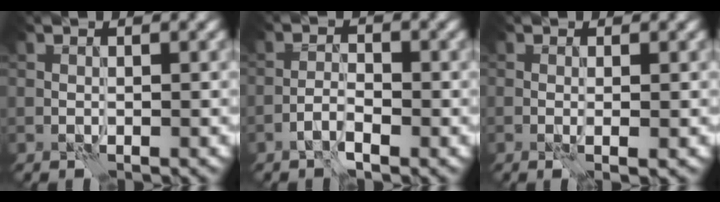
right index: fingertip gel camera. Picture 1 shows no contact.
{"total": 2.0, "force": [-1.2, 0.7, 1.4], "torque": [-0.025, 0.007, -0.028]}
{"total": 1.6, "force": [-0.1, 0.3, 1.6], "torque": [-0.022, -0.002, -0.006]}